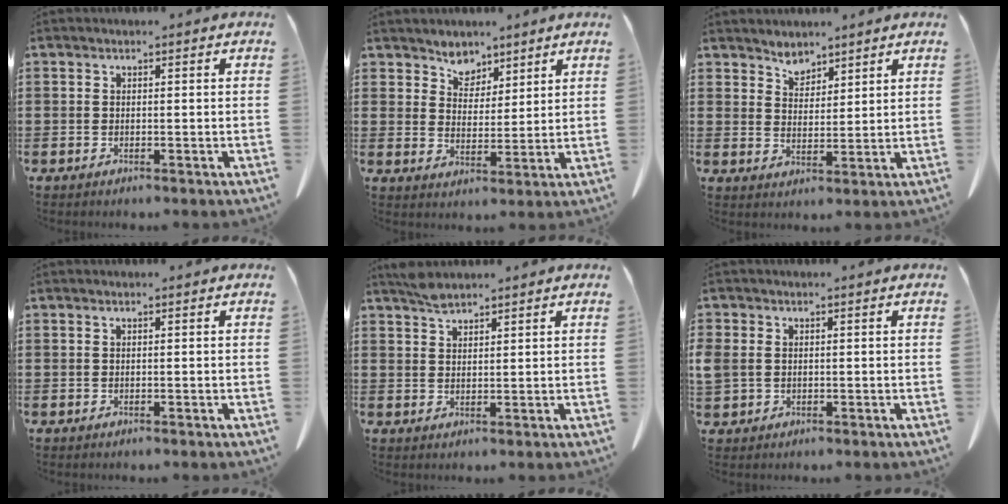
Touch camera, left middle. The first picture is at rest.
{"total": 4.0, "force": [3.4, 2.0, 0.3], "torque": [-0.022, -0.004, 0.064]}
{"total": 3.5, "force": [3.1, 1.6, 0.3], "torque": [-0.017, -0.003, 0.060]}
{"total": 0.0}
{"total": 2.6, "force": [2.2, 0.8, 1.1], "torque": [-0.029, 0.001, 0.043]}
{"total": 1.8, "force": [0.1, 1.5, 0.9], "torque": [-0.030, 0.002, -0.002]}